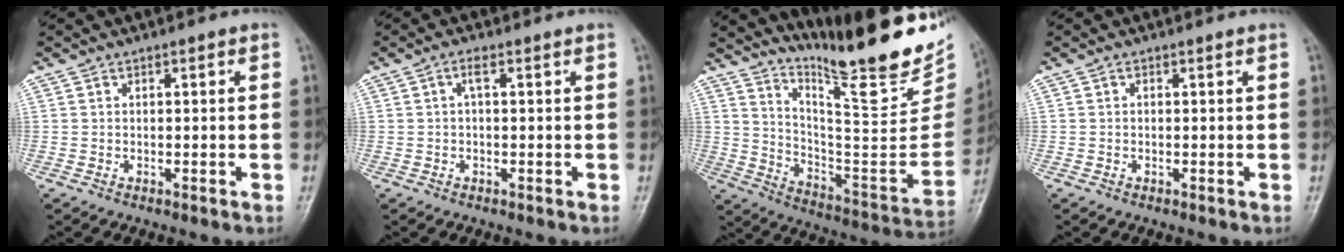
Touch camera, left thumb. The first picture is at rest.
{"total": 1.7, "force": [0.4, 0.5, 1.6], "torque": [-0.034, 0.010, 0.008]}
{"total": 24.6, "force": [19.5, 4.1, 14.5], "torque": [-0.188, -0.135, 0.297]}
{"total": 0.0}